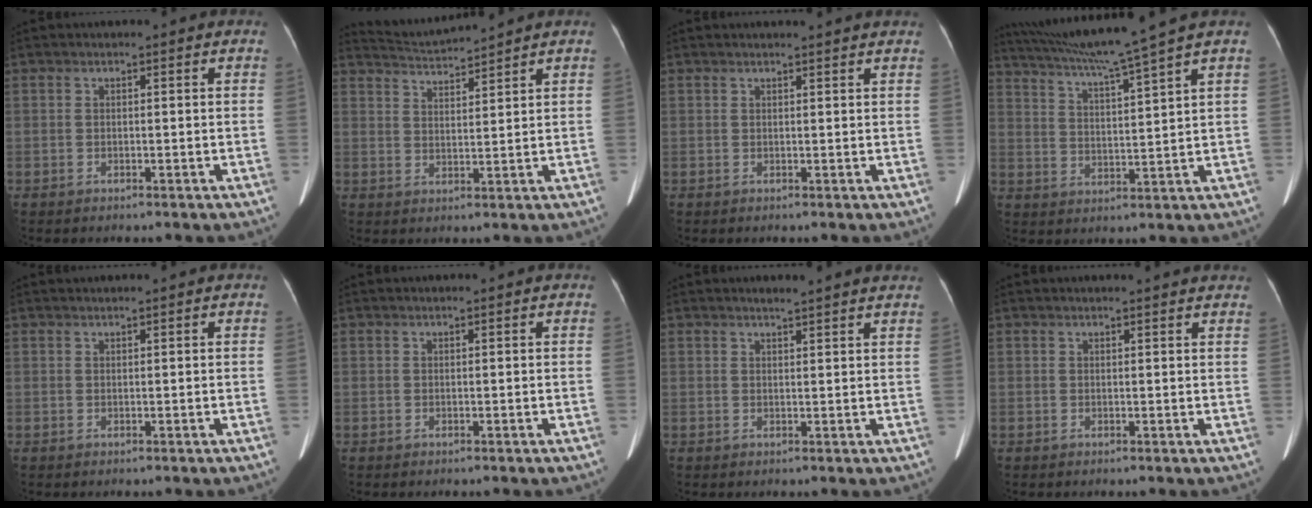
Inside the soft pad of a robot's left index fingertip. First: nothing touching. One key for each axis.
{"total": 4.8, "fx": 4.6, "fy": -1.2, "fz": -0.2, "tx": -0.007, "ty": 0.005, "tz": 0.093}
{"total": 3.3, "fx": 3.2, "fy": -0.1, "fz": 0.9, "tx": -0.015, "ty": 0.009, "tz": 0.031}
{"total": 11.7, "fx": 9.8, "fy": -2.8, "fz": 5.7, "tx": -0.102, "ty": -0.006, "tz": 0.165}
{"total": 0.8, "fx": 0.7, "fy": -0.1, "fz": 0.3, "tx": -0.005, "ty": 0.015, "tz": 0.019}
{"total": 0.0}
{"total": 5.3, "fx": 4.8, "fy": -0.3, "fz": 2.1, "tx": -0.030, "ty": 0.010, "tz": 0.051}
{"total": 4.9, "fx": 4.7, "fy": 0.1, "fz": 1.3, "tx": -0.017, "ty": 0.007, "tz": 0.039}